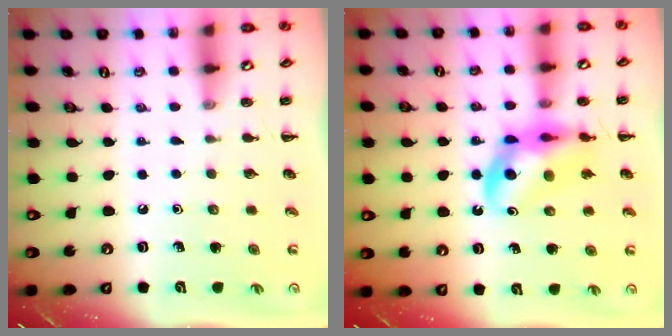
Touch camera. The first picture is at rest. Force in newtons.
{"total": 12.9, "press": 12.4, "slide": 3.5}